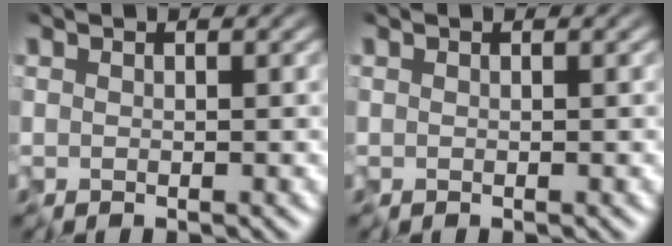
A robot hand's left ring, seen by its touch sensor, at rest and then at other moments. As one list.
[{"total": 0.0}]